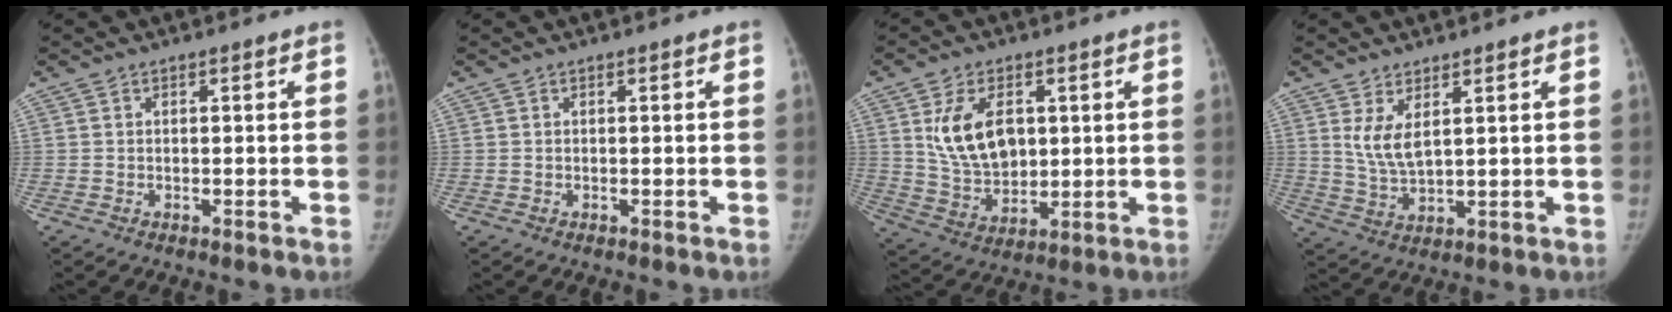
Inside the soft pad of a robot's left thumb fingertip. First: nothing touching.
{"total": 0.0}
{"total": 12.0, "force": [3.1, 7.7, 8.7], "torque": [-0.129, -0.018, 0.069]}
{"total": 5.4, "force": [2.4, 2.1, 4.4], "torque": [-0.084, -0.022, 0.059]}